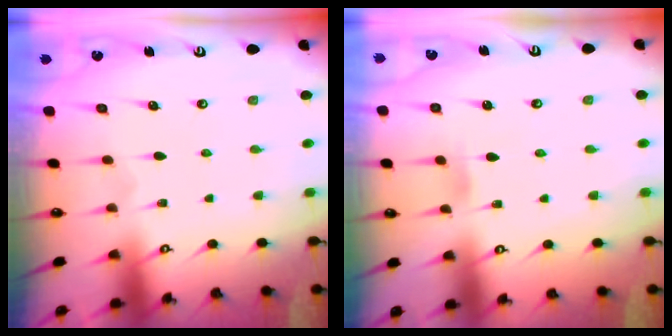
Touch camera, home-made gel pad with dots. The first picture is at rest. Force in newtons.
{"total": 2.8, "press": 2.7, "slide": 0.5}